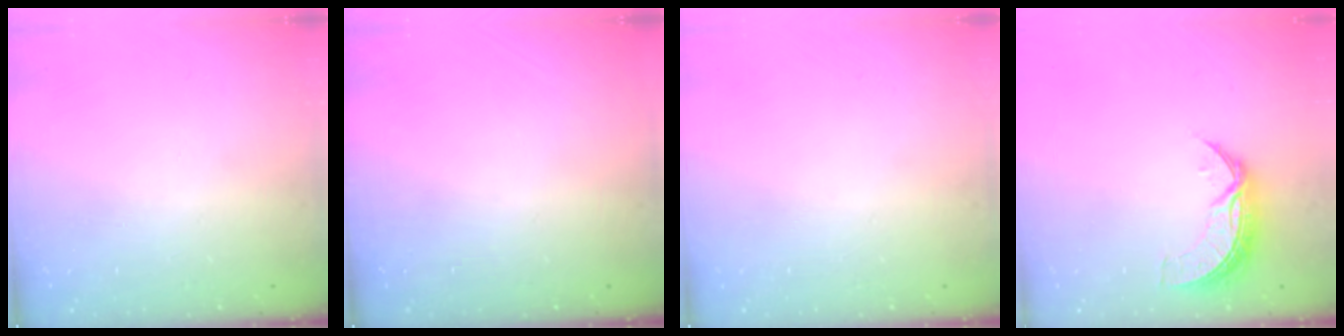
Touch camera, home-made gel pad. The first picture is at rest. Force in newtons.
{"total": 0.0}
{"total": 0.0}
{"total": 7.9, "press": 7.9, "slide": 0.3}